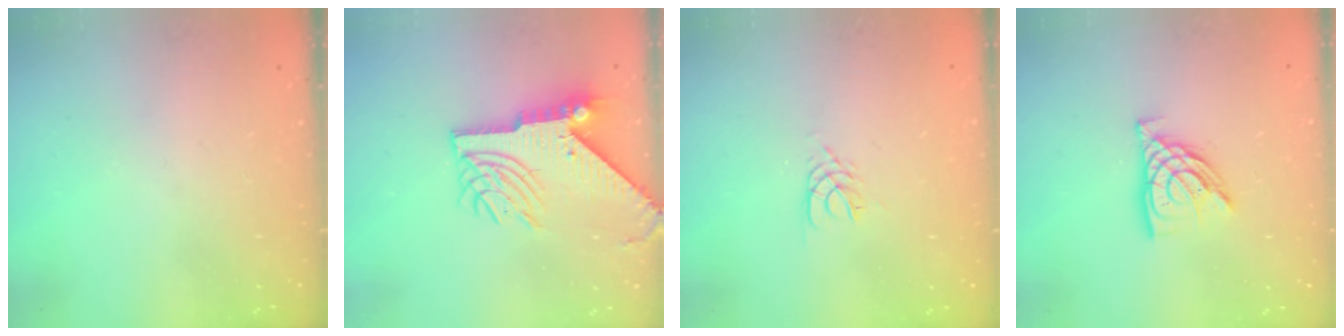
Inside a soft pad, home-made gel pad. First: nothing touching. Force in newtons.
{"total": 11.2, "press": 11.1, "slide": 1.3}
{"total": 3.0, "press": 2.9, "slide": 0.4}
{"total": 10.7, "press": 10.6, "slide": 1.2}